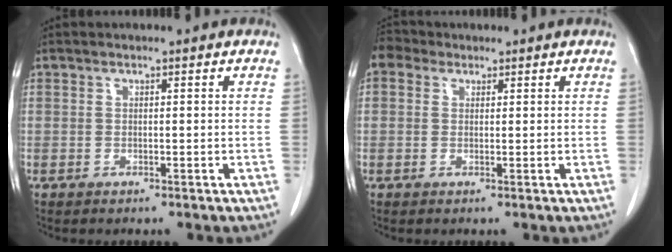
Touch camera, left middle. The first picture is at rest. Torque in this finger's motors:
{"motor_torque": [1.28, -0.86, 0.91, 0.21]}